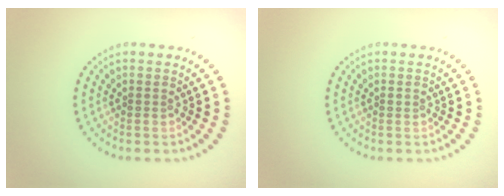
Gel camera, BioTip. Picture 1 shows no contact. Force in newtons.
{"total": 0.5, "press": 0.5, "slide": 0.1}